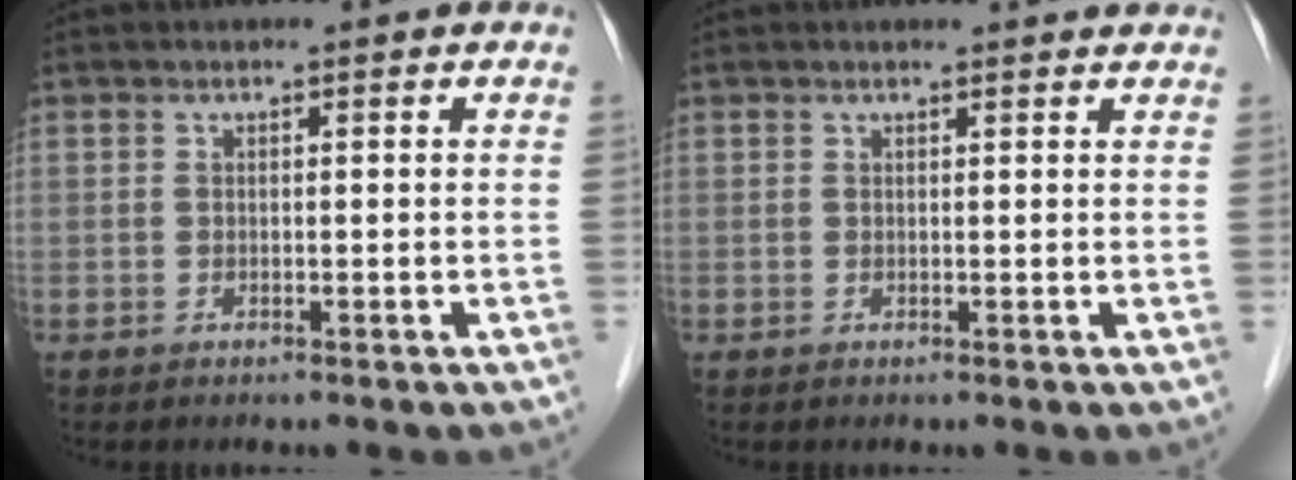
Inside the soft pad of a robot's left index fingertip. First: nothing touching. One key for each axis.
{"total": 3.3, "fx": 3.3, "fy": 0.5, "fz": 0.6, "tx": -0.012, "ty": 0.010, "tz": 0.030}